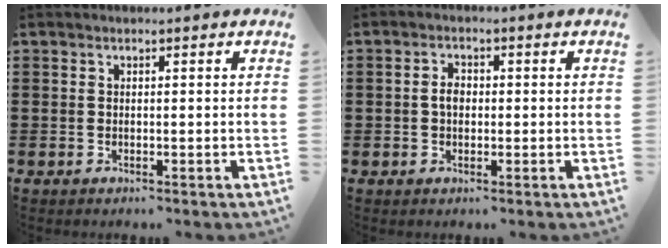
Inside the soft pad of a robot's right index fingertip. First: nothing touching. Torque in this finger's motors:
{"motor_torque": [0.57, -0.14, 0.24, 0.06]}